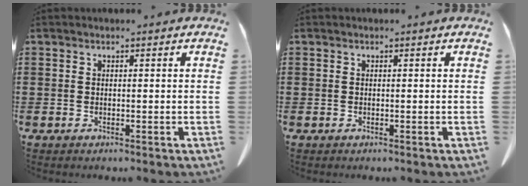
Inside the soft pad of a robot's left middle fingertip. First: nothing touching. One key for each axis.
{"total": 0.0}